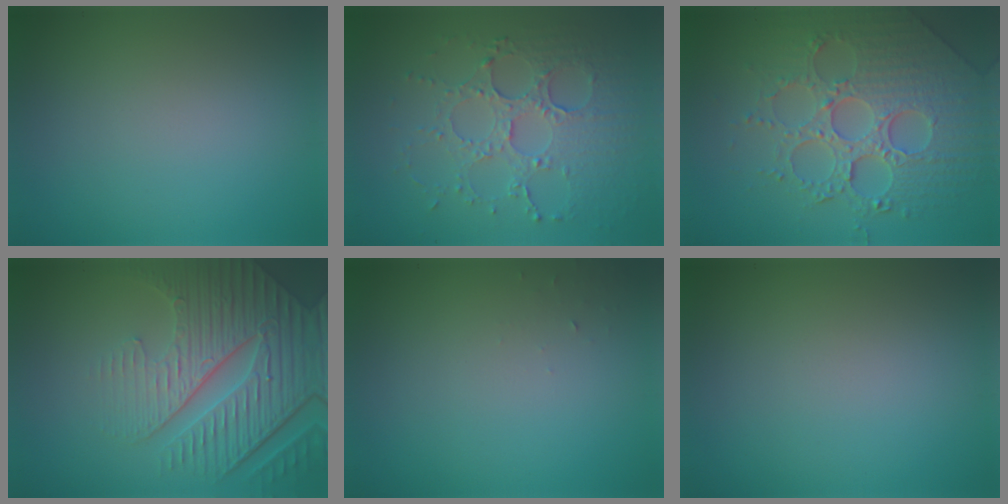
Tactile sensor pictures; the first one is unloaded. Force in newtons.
{"total": 5.4, "press": 3.8, "slide": 3.8}
{"total": 7.8, "press": 6.0, "slide": 5.0}
{"total": 8.3, "press": 5.9, "slide": 5.8}
{"total": 0.6, "press": 0.6, "slide": 0.1}
{"total": 0.0}